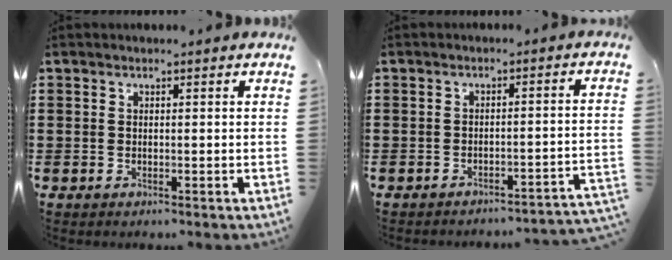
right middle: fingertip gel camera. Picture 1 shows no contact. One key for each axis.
{"total": 2.5, "fx": -2.5, "fy": -0.1, "fz": 0.6, "tx": -0.014, "ty": 0.001, "tz": -0.054}